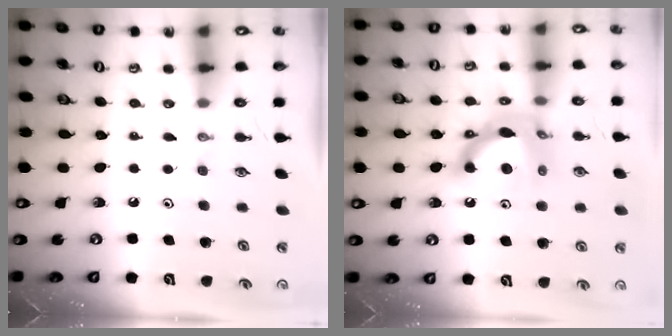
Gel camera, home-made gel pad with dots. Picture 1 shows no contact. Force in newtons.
{"total": 12.9, "press": 12.9, "slide": 1.1}